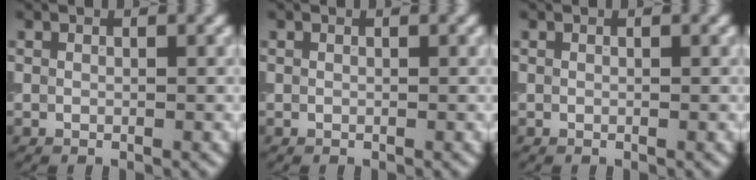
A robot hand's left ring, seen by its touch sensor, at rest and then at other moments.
{"total": 0.0}
{"total": 0.0}